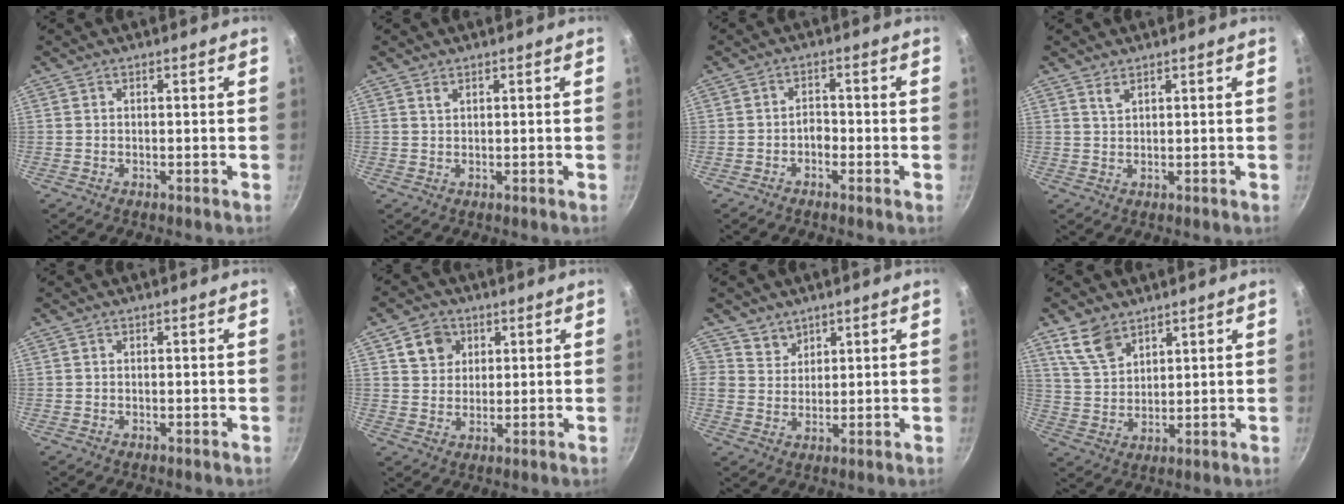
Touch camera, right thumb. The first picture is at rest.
{"total": 1.0, "force": [0.7, 0.4, 0.5], "torque": [-0.009, -0.002, 0.015]}
{"total": 2.0, "force": [-1.2, 1.2, 1.1], "torque": [-0.009, 0.016, -0.022]}
{"total": 1.7, "force": [1.3, 0.6, 0.9], "torque": [-0.017, -0.006, 0.026]}
{"total": 0.0}
{"total": 6.2, "force": [2.6, 5.3, 2.1], "torque": [-0.007, 0.003, 0.045]}
{"total": 4.2, "force": [2.9, 3.1, -0.1], "torque": [0.029, -0.008, 0.051]}
{"total": 7.6, "force": [5.2, 4.3, 3.6], "torque": [-0.052, -0.022, 0.111]}